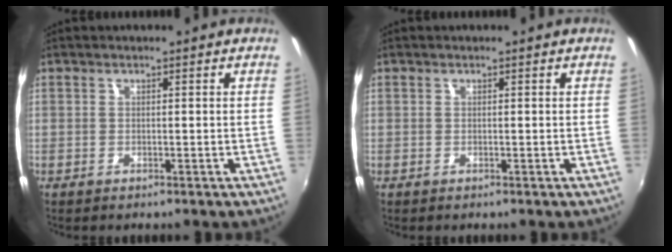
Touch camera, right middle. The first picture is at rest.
{"total": 0.0}